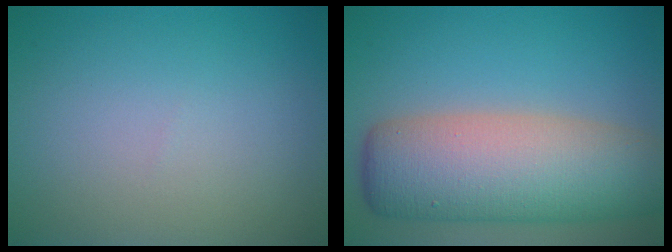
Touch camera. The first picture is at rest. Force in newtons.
{"total": 10.8, "press": 10.8, "slide": 0.4}